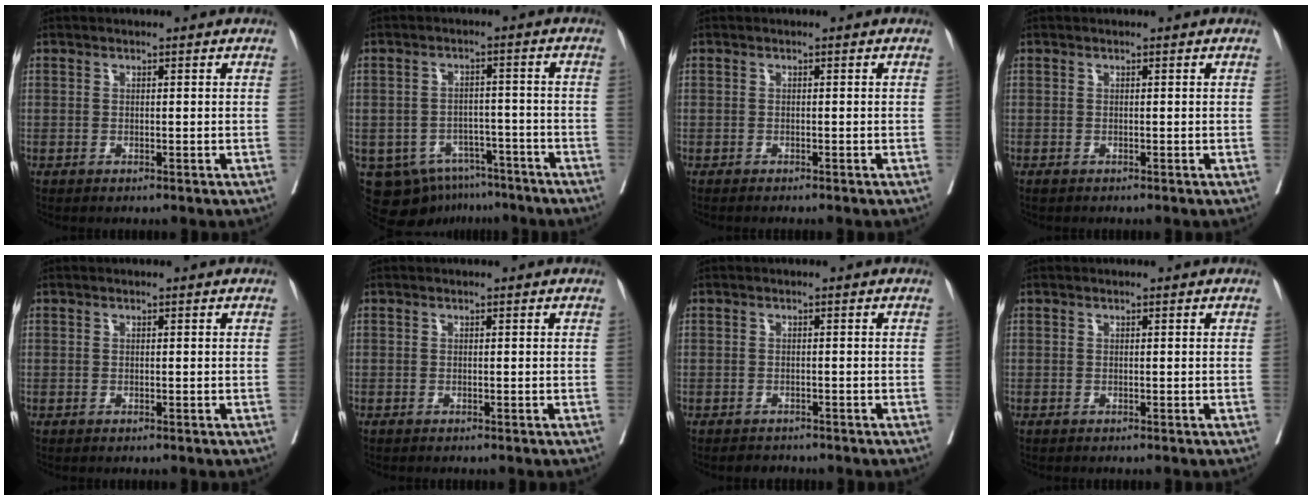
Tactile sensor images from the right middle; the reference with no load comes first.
{"total": 10.7, "force": [-7.4, 7.0, 3.2], "torque": [-0.045, 0.017, -0.101]}
{"total": 1.5, "force": [-1.3, 0.2, 0.7], "torque": [-0.011, -0.002, -0.018]}
{"total": 0.0}
{"total": 0.0}
{"total": 0.0}
{"total": 2.0, "force": [-1.7, 0.9, 0.0], "torque": [-0.004, -0.001, -0.027]}
{"total": 0.0}